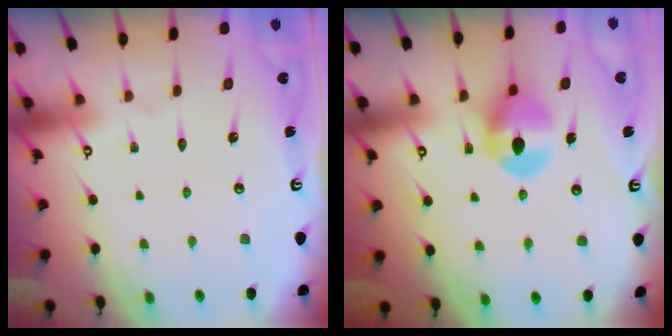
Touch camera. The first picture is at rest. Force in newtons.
{"total": 10.2, "press": 10.2, "slide": 0.6}